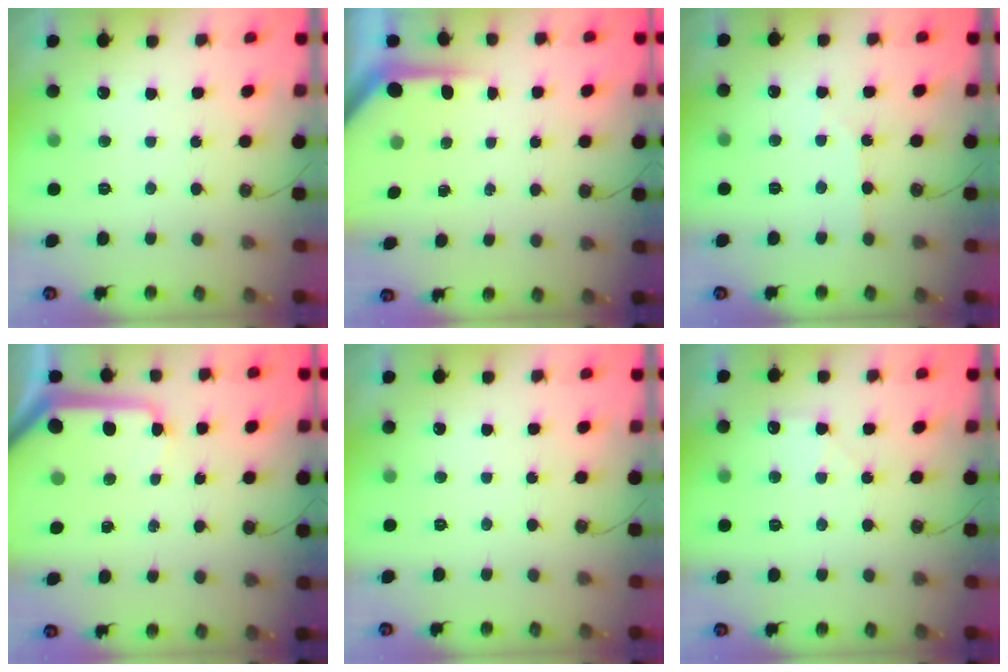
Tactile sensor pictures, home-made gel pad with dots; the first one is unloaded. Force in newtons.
{"total": 3.7, "press": 3.7, "slide": 0.3}
{"total": 2.6, "press": 2.6, "slide": 0.5}
{"total": 10.5, "press": 10.4, "slide": 1.1}
{"total": 0.0}
{"total": 5.8, "press": 5.8, "slide": 0.9}